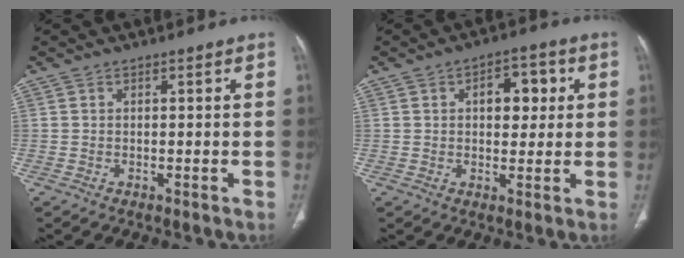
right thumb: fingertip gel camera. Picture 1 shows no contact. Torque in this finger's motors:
{"motor_torque": [0.26, 1.92, 0.51, -0.65, 0.06]}